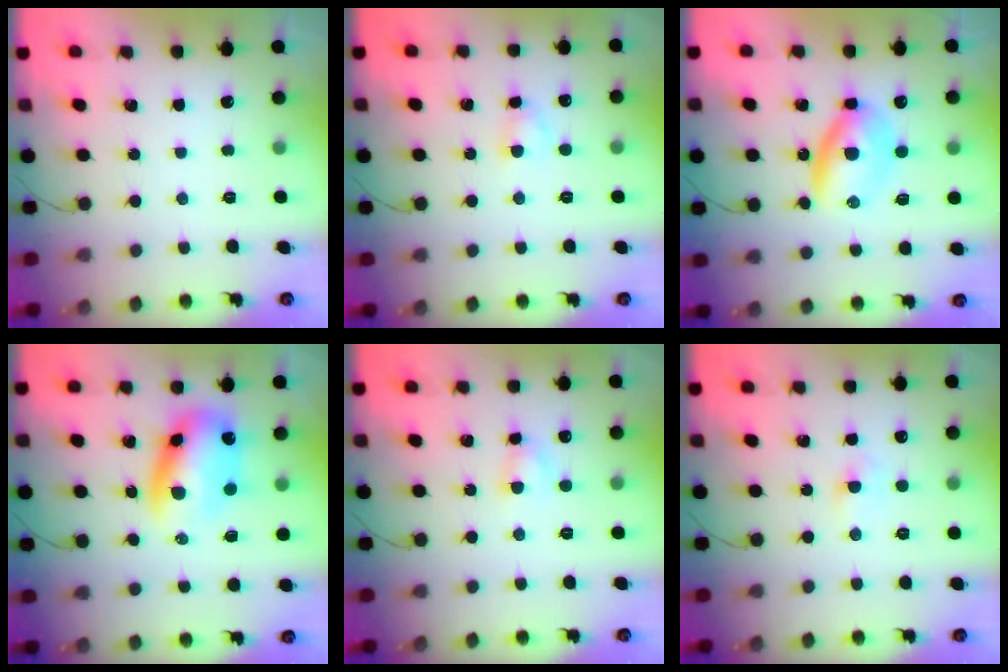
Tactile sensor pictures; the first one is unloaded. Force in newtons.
{"total": 3.1, "press": 2.8, "slide": 1.3}
{"total": 6.5, "press": 6.5, "slide": 0.3}
{"total": 10.1, "press": 9.8, "slide": 2.3}
{"total": 3.0, "press": 2.8, "slide": 0.9}
{"total": 2.4, "press": 2.2, "slide": 0.9}